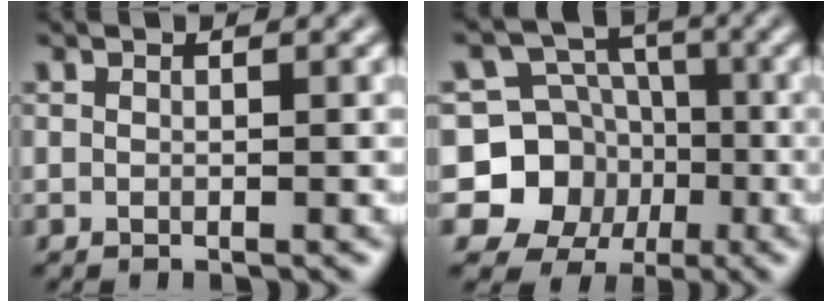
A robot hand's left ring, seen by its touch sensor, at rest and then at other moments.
{"total": 9.0, "force": [-2.2, 8.5, 2.2], "torque": [-0.038, 0.008, -0.068]}